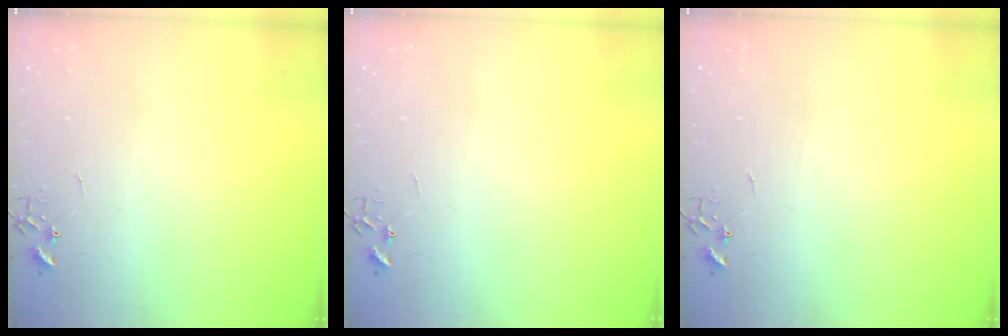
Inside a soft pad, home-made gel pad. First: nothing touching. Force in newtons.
{"total": 0.0}
{"total": 0.0}